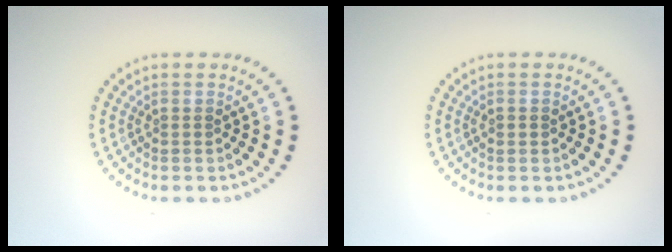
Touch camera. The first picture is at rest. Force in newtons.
{"total": 0.8, "press": 0.8, "slide": 0.1}